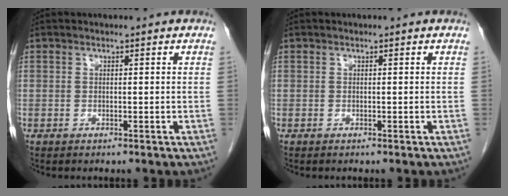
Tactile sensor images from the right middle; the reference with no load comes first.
{"total": 0.0}